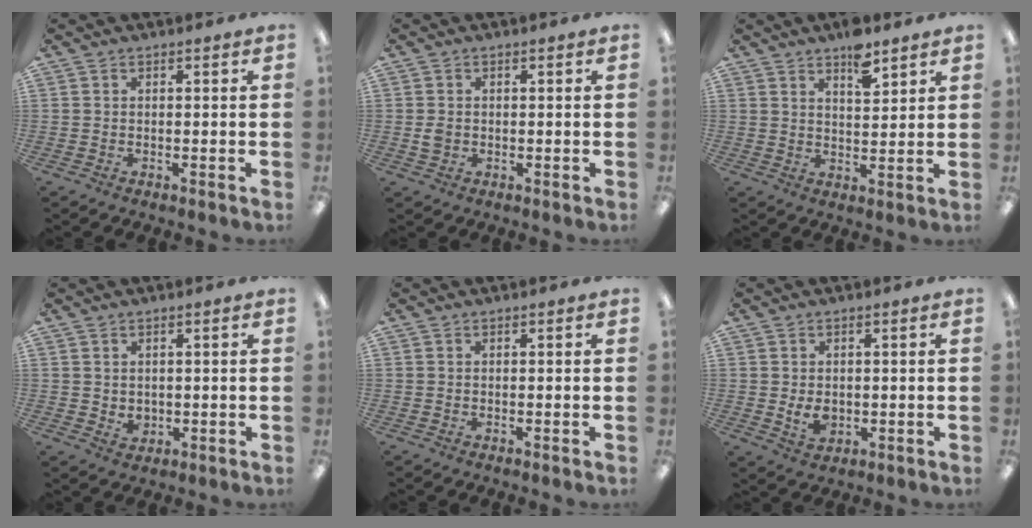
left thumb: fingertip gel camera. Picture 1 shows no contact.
{"total": 1.9, "force": [0.0, 1.5, 1.1], "torque": [-0.013, 0.000, -0.003]}
{"total": 6.7, "force": [5.1, 2.5, 3.5], "torque": [-0.042, -0.034, 0.085]}
{"total": 2.1, "force": [1.2, 1.6, 0.8], "torque": [-0.009, -0.004, 0.019]}
{"total": 0.0}
{"total": 3.9, "force": [0.1, 2.7, 2.7], "torque": [-0.039, -0.006, -0.001]}